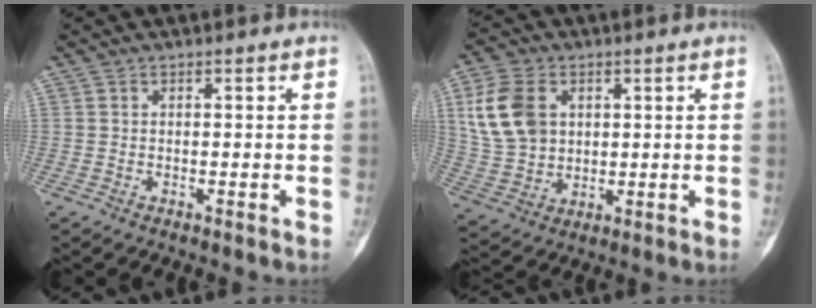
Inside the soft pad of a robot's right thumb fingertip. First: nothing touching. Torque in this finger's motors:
{"motor_torque": [-0.18, 0.67, 1.36, 0.16, 0.10]}